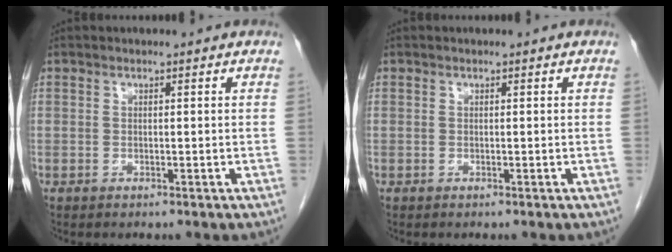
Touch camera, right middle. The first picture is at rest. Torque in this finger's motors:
{"motor_torque": [0.13, -0.07, 0.01, 0.00]}